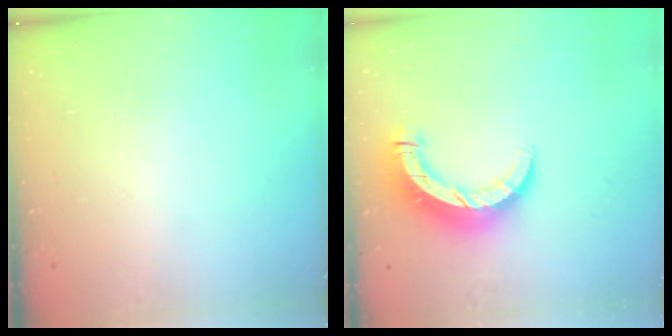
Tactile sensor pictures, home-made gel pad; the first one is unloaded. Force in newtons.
{"total": 10.6, "press": 10.5, "slide": 1.2}